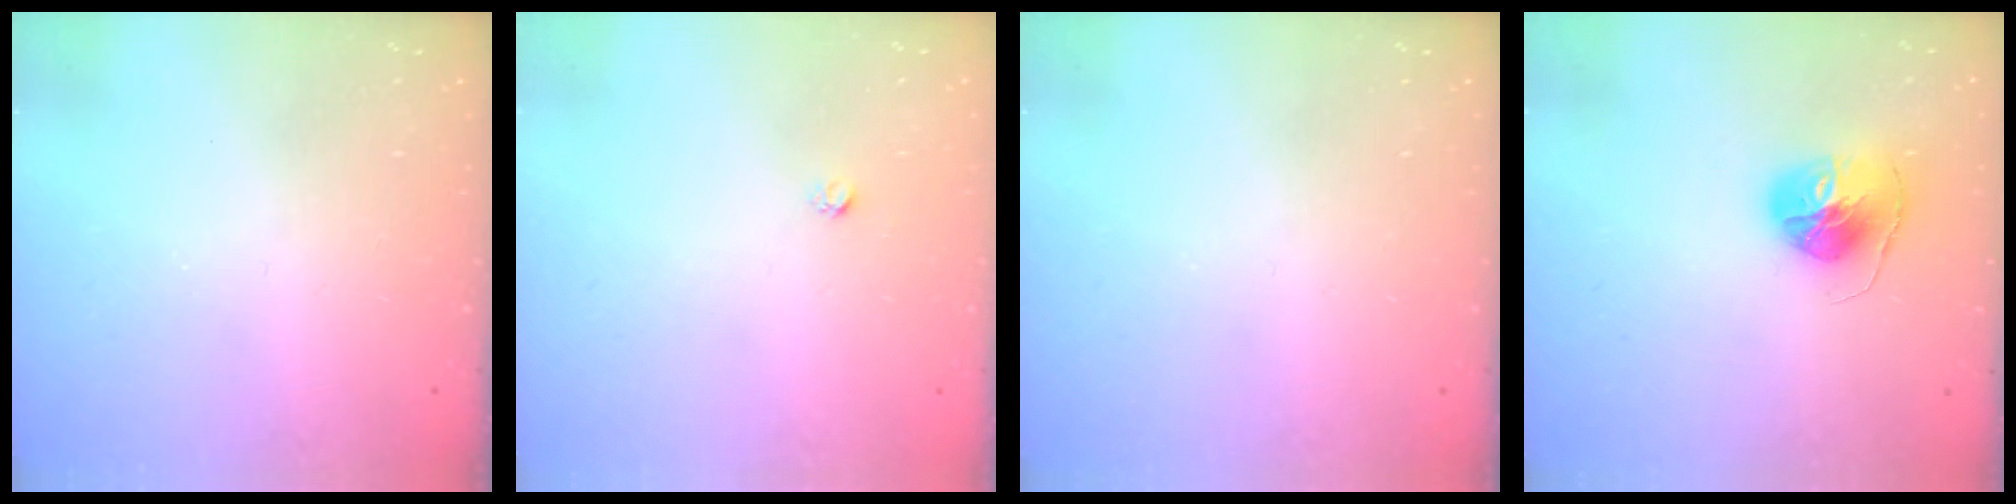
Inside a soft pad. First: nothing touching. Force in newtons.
{"total": 1.6, "press": 1.5, "slide": 0.1}
{"total": 0.0}
{"total": 10.1, "press": 10.1, "slide": 0.2}